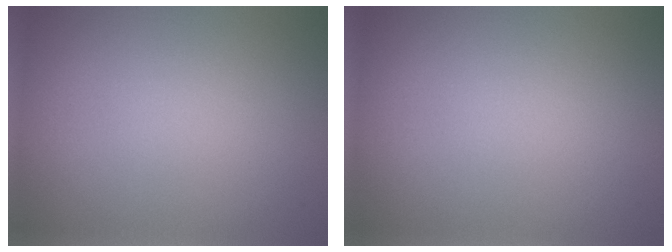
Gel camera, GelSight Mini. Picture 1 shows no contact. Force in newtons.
{"total": 0.0}